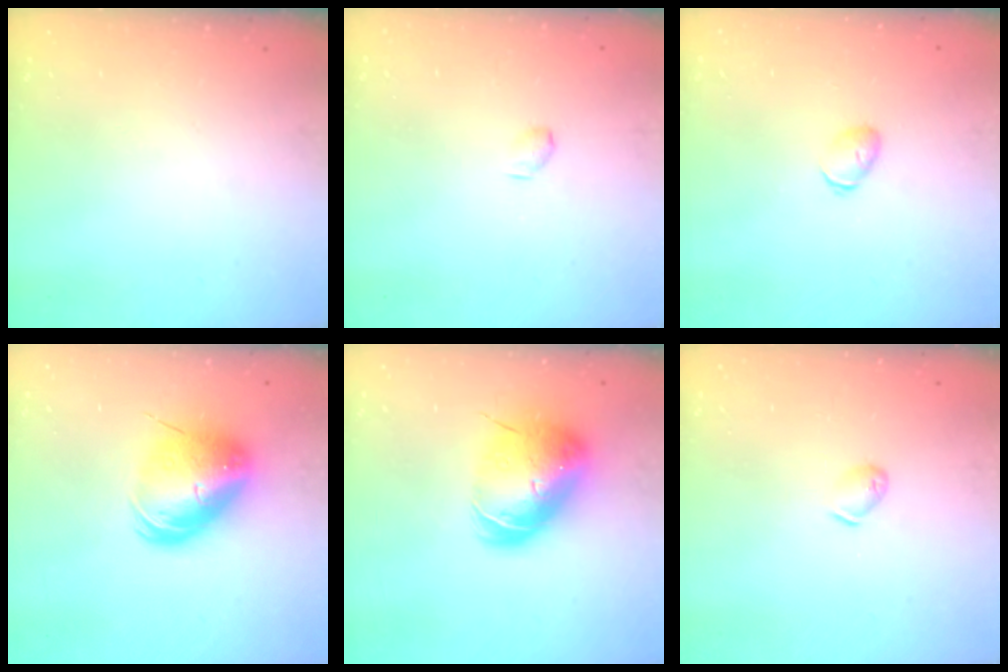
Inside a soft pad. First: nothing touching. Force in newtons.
{"total": 2.9, "press": 2.9, "slide": 0.5}
{"total": 4.6, "press": 4.4, "slide": 1.4}
{"total": 13.3, "press": 13.0, "slide": 2.5}
{"total": 13.5, "press": 13.3, "slide": 2.4}
{"total": 4.9, "press": 4.8, "slide": 0.9}